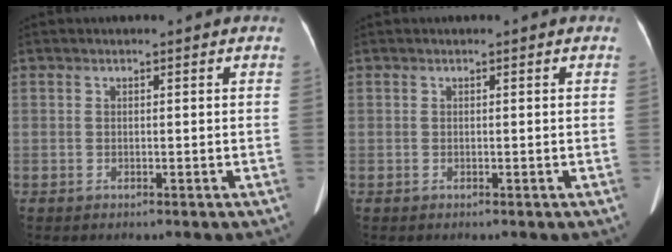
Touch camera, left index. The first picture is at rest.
{"total": 0.0}